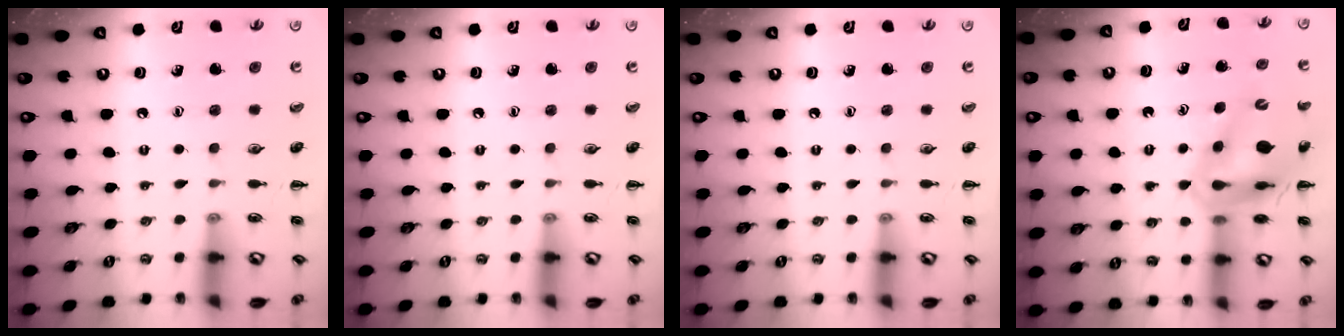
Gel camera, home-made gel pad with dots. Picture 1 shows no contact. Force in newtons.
{"total": 0.0}
{"total": 0.0}
{"total": 13.3, "press": 12.6, "slide": 4.0}